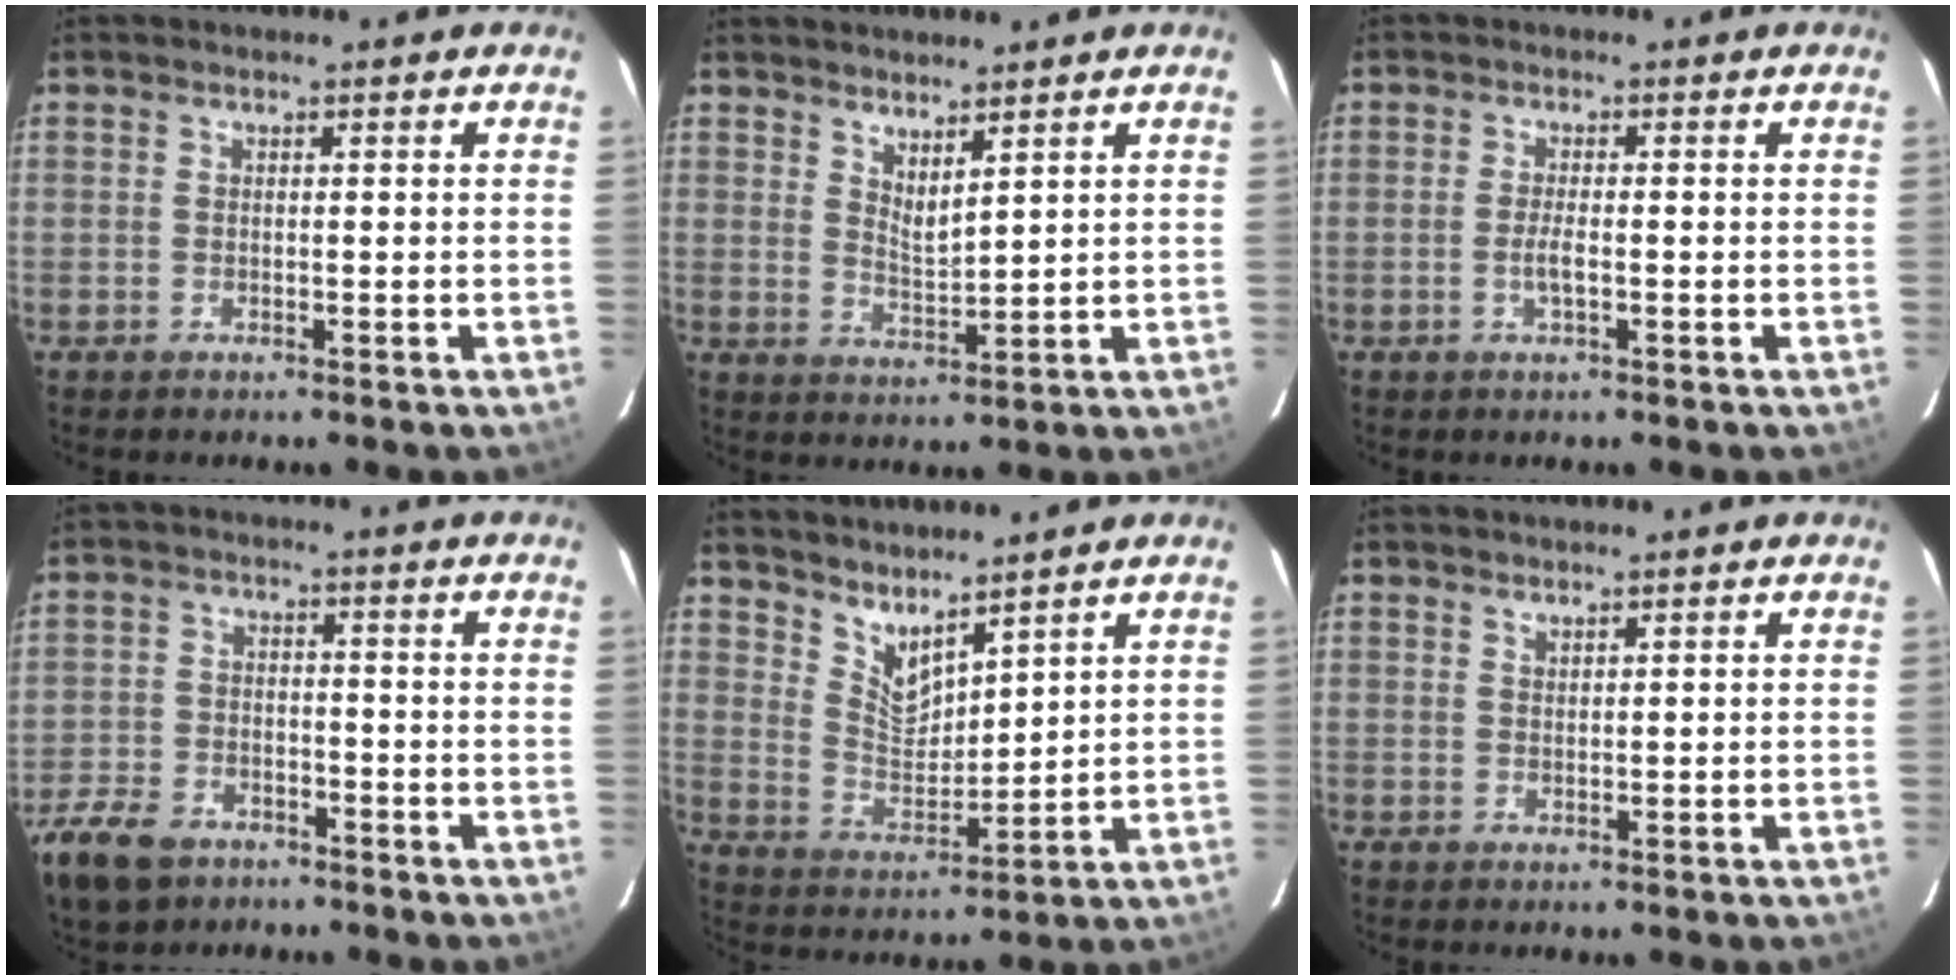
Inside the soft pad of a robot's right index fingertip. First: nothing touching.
{"total": 4.0, "force": [3.3, 0.7, 2.1], "torque": [-0.036, -0.010, 0.057]}
{"total": 2.1, "force": [-0.7, 0.3, 2.0], "torque": [-0.040, -0.002, -0.013]}
{"total": 11.3, "force": [-7.4, 6.9, 4.9], "torque": [-0.143, 0.000, -0.134]}
{"total": 7.6, "force": [6.5, 2.2, 3.2], "torque": [-0.056, -0.008, 0.130]}
{"total": 0.9, "force": [0.8, 0.2, 0.1], "torque": [-0.003, 0.001, 0.016]}